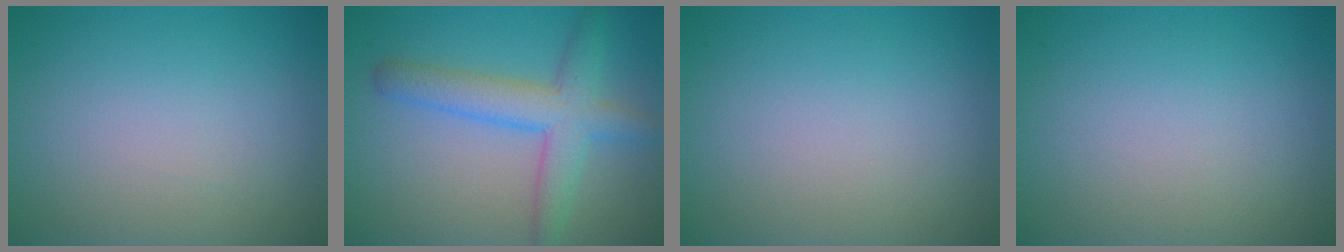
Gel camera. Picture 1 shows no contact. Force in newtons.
{"total": 5.0, "press": 5.0, "slide": 0.2}
{"total": 0.0}
{"total": 0.0}